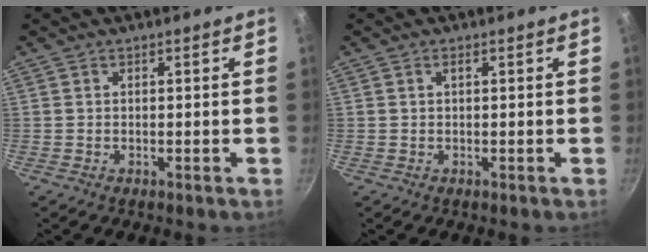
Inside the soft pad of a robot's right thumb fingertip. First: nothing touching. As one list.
[{"total": 0.7, "force": [0.3, 0.2, 0.6], "torque": [-0.011, 0.003, 0.005]}]